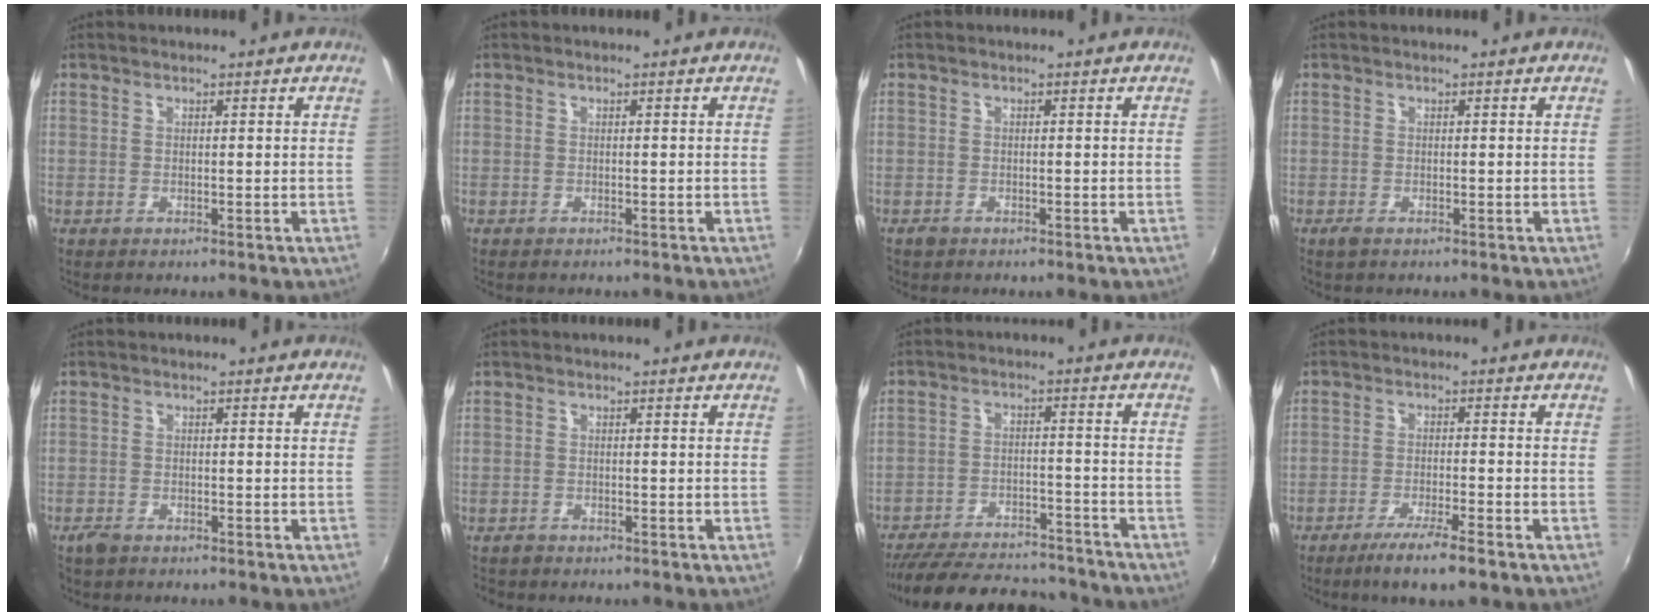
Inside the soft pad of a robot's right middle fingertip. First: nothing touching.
{"total": 0.8, "force": [-0.7, 0.1, 0.3], "torque": [-0.007, -0.002, -0.010]}
{"total": 1.2, "force": [-0.9, 0.7, 0.2], "torque": [-0.007, -0.002, -0.016]}
{"total": 1.3, "force": [-0.9, 0.5, 0.8], "torque": [-0.016, -0.005, -0.018]}
{"total": 2.3, "force": [-1.8, 1.1, 0.8], "torque": [-0.023, -0.004, -0.036]}
{"total": 1.3, "force": [-1.0, 0.7, 0.0], "torque": [-0.005, -0.001, -0.019]}
{"total": 23.0, "force": [-20.0, 6.8, 9.1], "torque": [-0.185, 0.000, -0.269]}
{"total": 6.7, "force": [-4.8, 0.2, 4.8], "torque": [-0.104, -0.008, -0.082]}